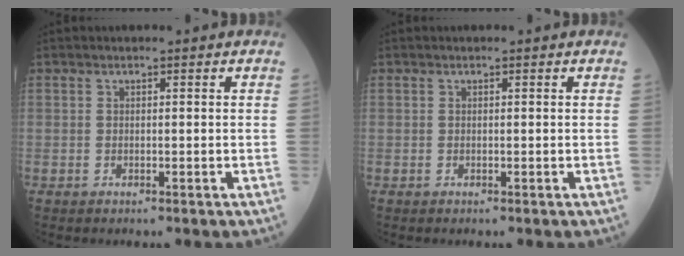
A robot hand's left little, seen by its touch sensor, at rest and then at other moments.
{"total": 0.0}